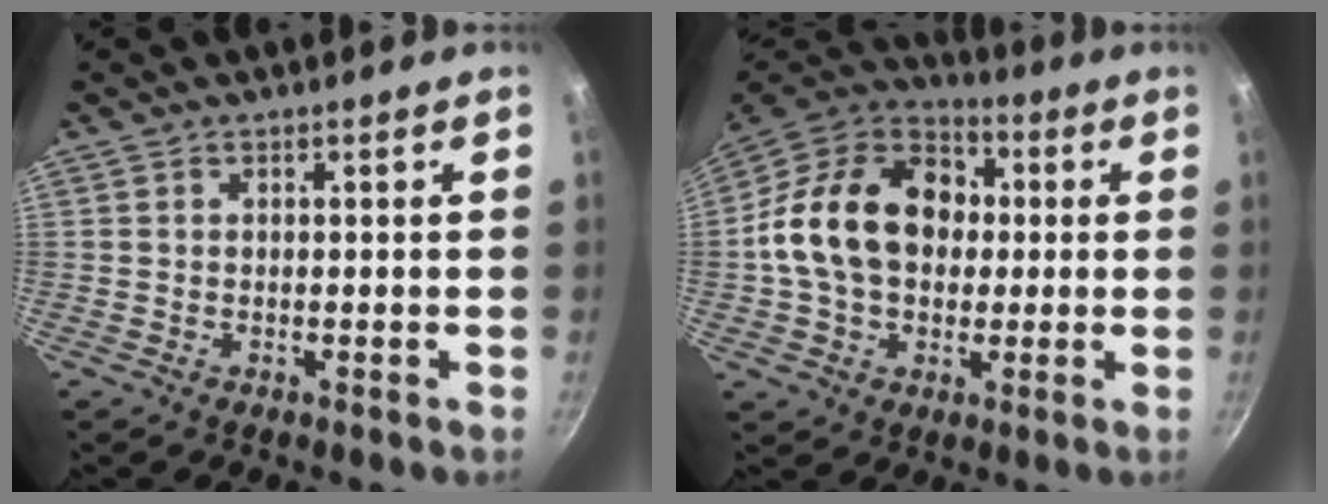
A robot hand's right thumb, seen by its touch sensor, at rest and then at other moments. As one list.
[{"total": 20.7, "force": [1.5, 15.4, 13.8], "torque": [-0.214, 0.036, 0.014]}]